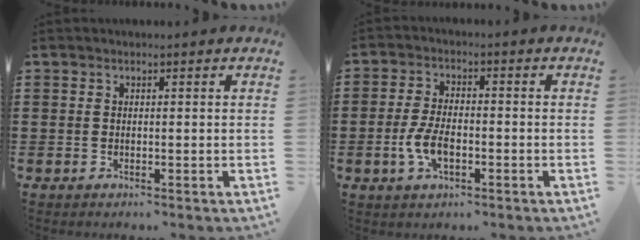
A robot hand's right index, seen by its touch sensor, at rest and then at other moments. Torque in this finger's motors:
{"motor_torque": [1.98, 0.16, 0.65, 0.14]}